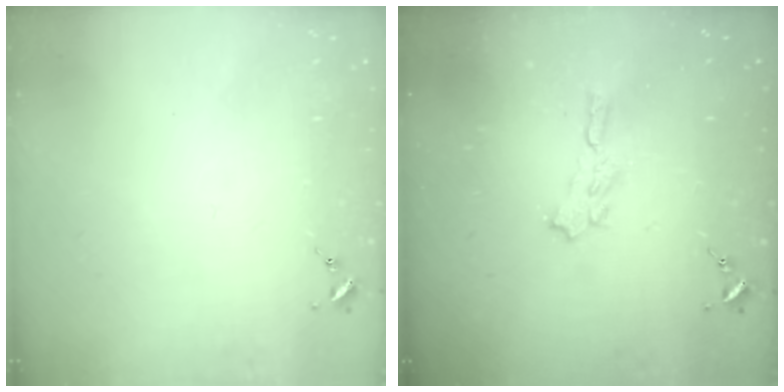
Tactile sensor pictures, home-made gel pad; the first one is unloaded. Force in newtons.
{"total": 5.0, "press": 5.0, "slide": 0.8}